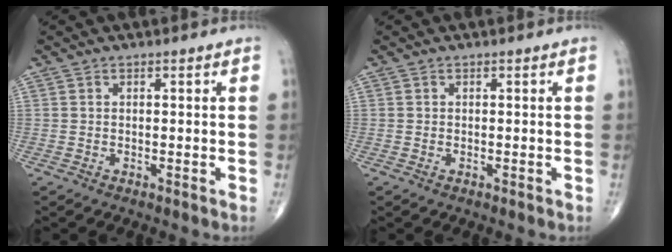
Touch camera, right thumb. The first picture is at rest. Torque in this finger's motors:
{"motor_torque": [-0.43, -0.24, -0.36, -0.28, -0.08]}